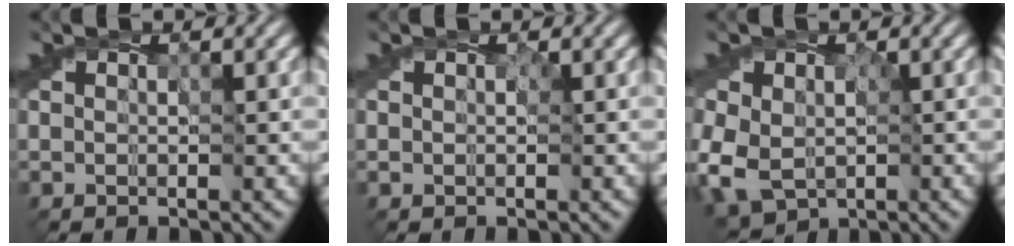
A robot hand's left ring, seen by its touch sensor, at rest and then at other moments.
{"total": 0.0}
{"total": 7.5, "force": [-1.7, 5.8, 4.5], "torque": [-0.104, -0.014, -0.033]}